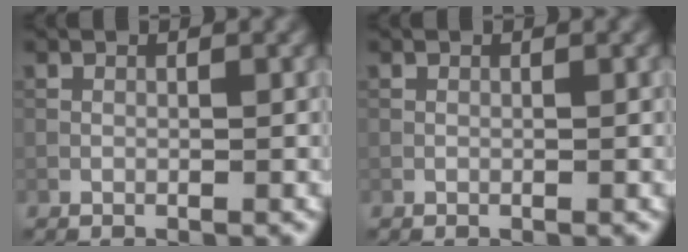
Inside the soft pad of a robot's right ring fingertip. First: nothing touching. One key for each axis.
{"total": 0.0}